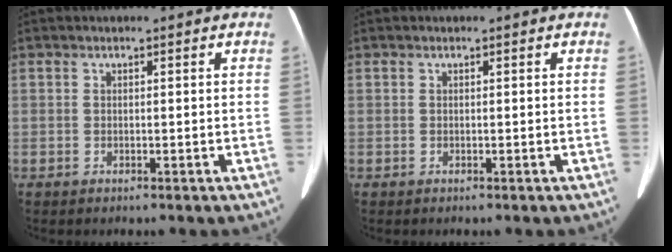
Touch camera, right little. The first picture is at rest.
{"total": 0.0}